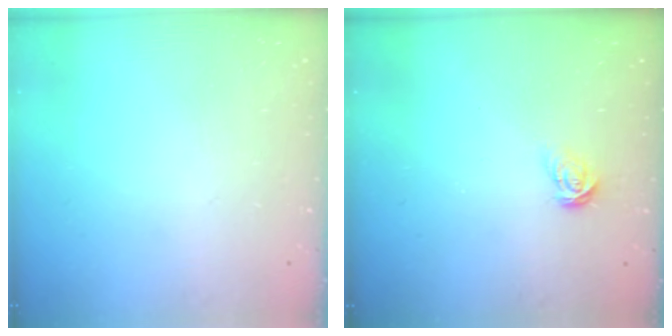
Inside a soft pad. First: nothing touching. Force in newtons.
{"total": 3.8, "press": 3.8, "slide": 0.4}